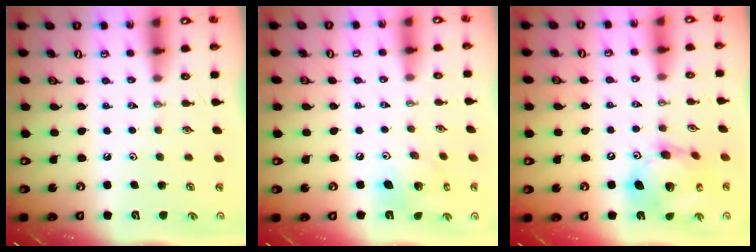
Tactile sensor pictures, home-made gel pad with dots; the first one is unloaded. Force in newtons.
{"total": 11.3, "press": 11.2, "slide": 1.0}
{"total": 16.6, "press": 16.5, "slide": 2.0}